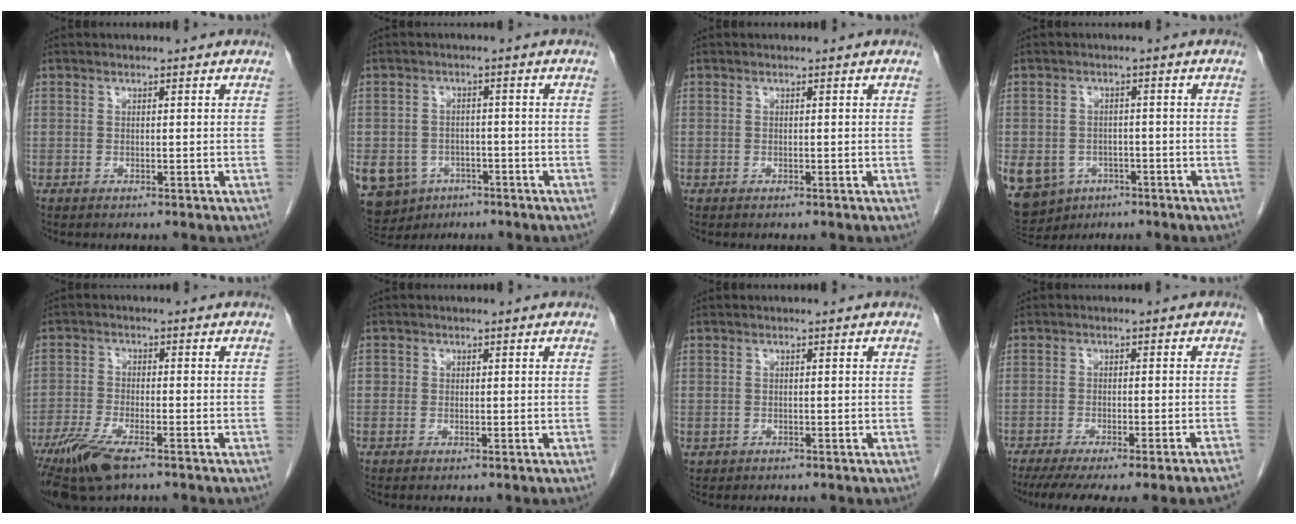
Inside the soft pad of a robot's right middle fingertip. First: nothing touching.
{"total": 12.9, "force": [-6.3, 10.4, 4.4], "torque": [-0.124, 0.000, -0.084]}
{"total": 0.0}
{"total": 16.2, "force": [-7.6, 12.9, 6.1], "torque": [-0.183, -0.003, -0.096]}
{"total": 9.0, "force": [-6.1, 2.1, 6.3], "torque": [-0.123, -0.021, -0.109]}
{"total": 1.1, "force": [0.0, 1.1, 0.2], "torque": [0.002, 0.004, -0.001]}
{"total": 0.7, "force": [-0.2, 0.6, 0.1], "torque": [-0.001, 0.003, 0.003]}
{"total": 14.8, "force": [-12.6, -0.2, 7.6], "torque": [-0.078, -0.029, -0.168]}